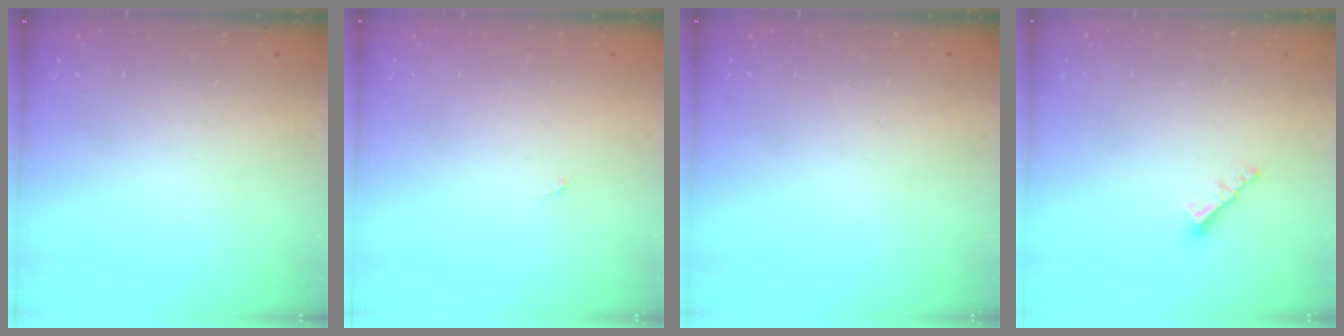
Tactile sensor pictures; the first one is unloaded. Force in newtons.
{"total": 0.0}
{"total": 0.0}
{"total": 2.3, "press": 2.3, "slide": 0.1}